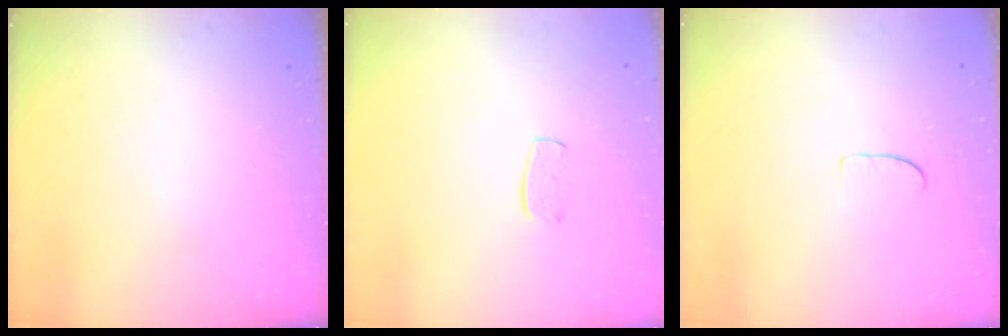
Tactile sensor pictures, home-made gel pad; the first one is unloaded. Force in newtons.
{"total": 6.9, "press": 6.8, "slide": 0.4}
{"total": 4.9, "press": 4.9, "slide": 0.3}